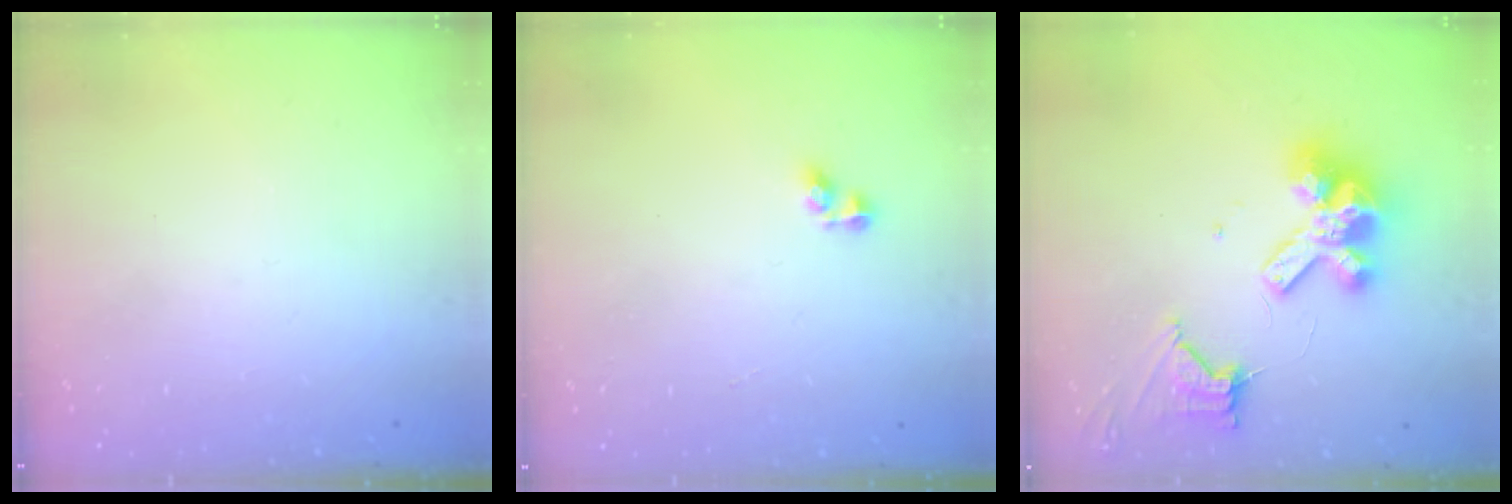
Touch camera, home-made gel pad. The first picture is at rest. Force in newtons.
{"total": 2.5, "press": 2.5, "slide": 0.1}
{"total": 14.3, "press": 14.2, "slide": 1.7}